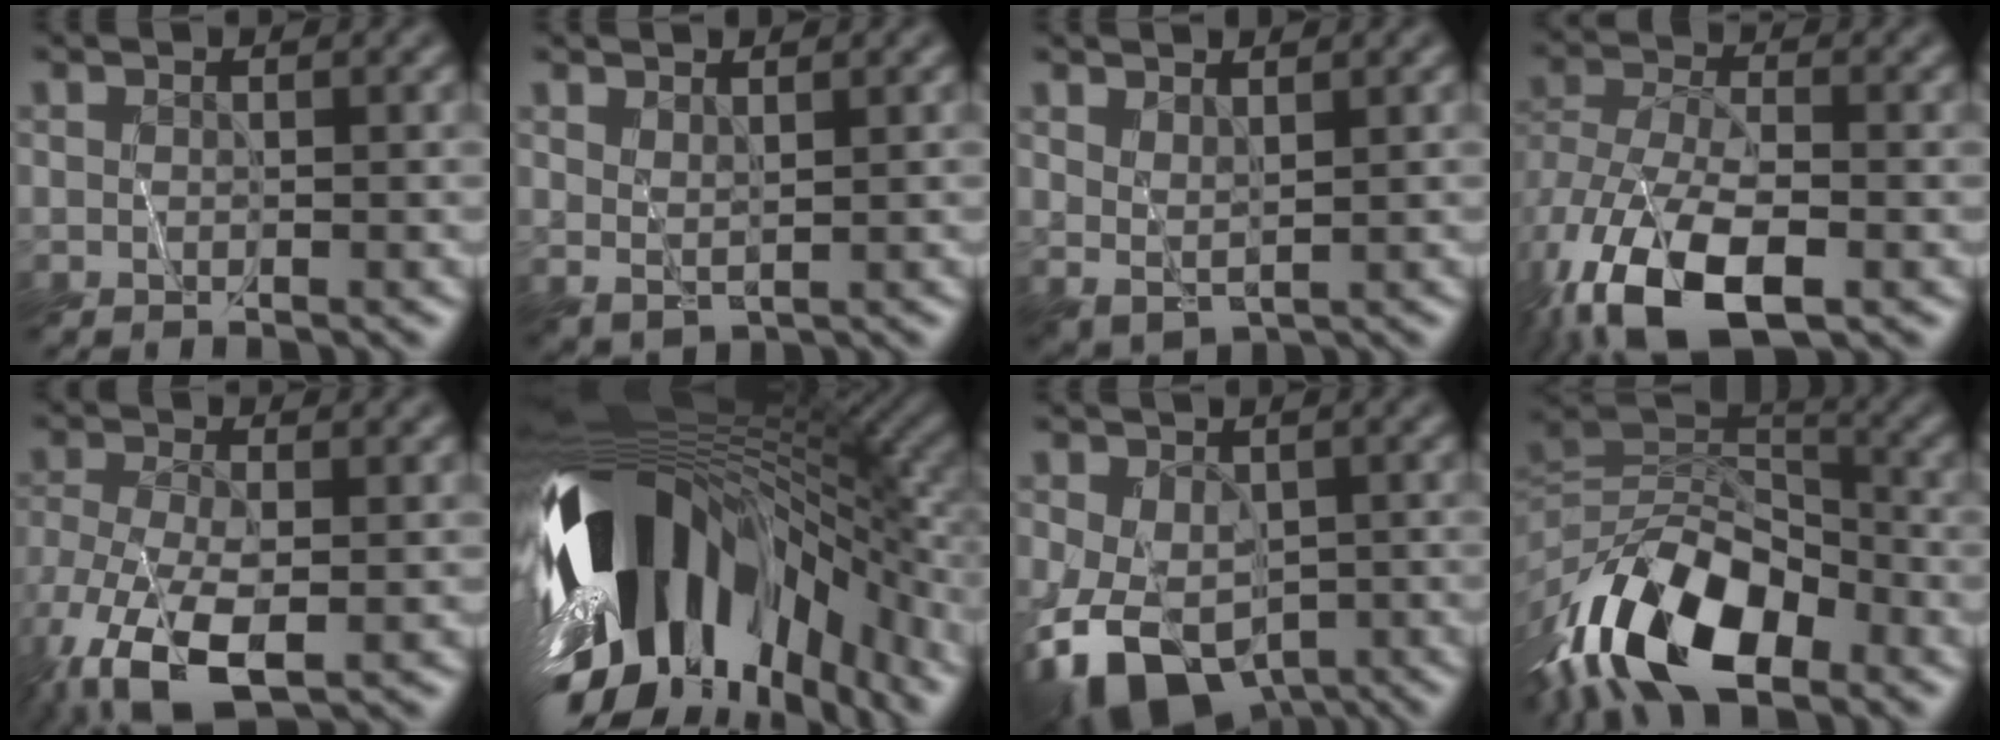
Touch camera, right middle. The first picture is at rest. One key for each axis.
{"total": 1.2, "fx": 1.1, "fy": 0.2, "fz": 0.2, "tx": -0.007, "ty": -0.001, "tz": 0.028}
{"total": 1.5, "fx": 1.3, "fy": 0.5, "fz": 0.5, "tx": -0.017, "ty": -0.001, "tz": 0.030}
{"total": 12.4, "fx": -6.2, "fy": 6.6, "fz": 8.4, "tx": -0.182, "ty": -0.028, "tz": -0.108}
{"total": 10.0, "fx": -5.3, "fy": 4.7, "fz": 7.0, "tx": -0.165, "ty": -0.049, "tz": -0.090}
{"total": 16.2, "fx": -5.8, "fy": 8.7, "fz": 12.4, "tx": -0.228, "ty": -0.016, "tz": -0.098}
{"total": 8.0, "fx": -3.8, "fy": 5.3, "fz": 4.6, "tx": -0.082, "ty": -0.027, "tz": -0.062}
{"total": 12.3, "fx": -7.1, "fy": 5.7, "fz": 8.3, "tx": -0.150, "ty": 0.005, "tz": -0.141}